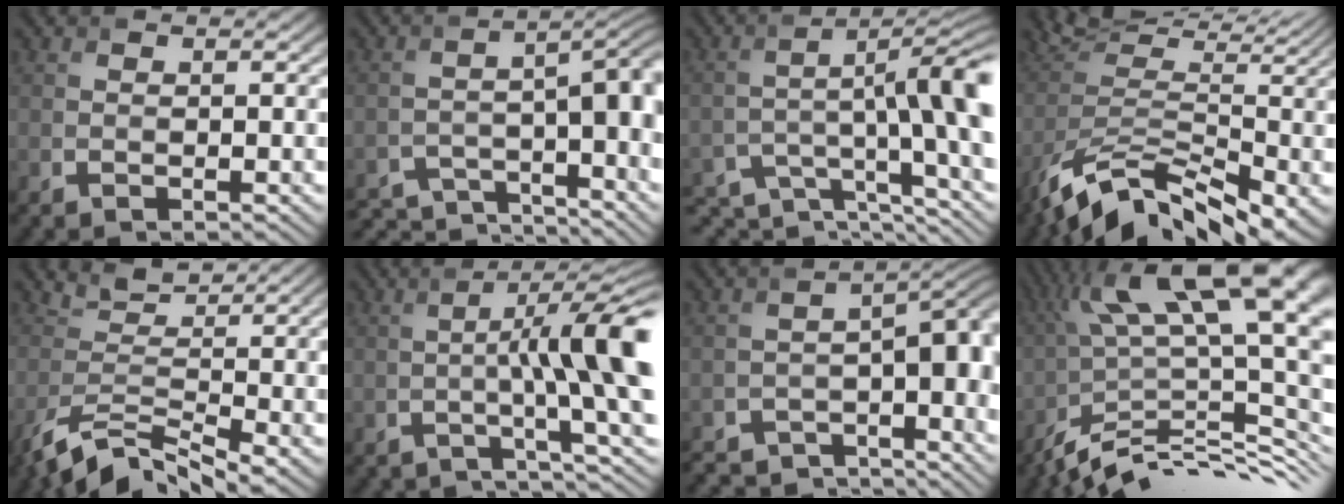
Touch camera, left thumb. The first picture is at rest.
{"total": 8.8, "force": [-6.3, 2.3, 5.8], "torque": [-0.085, -0.008, -0.091]}
{"total": 10.9, "force": [-5.9, 2.2, 9.0], "torque": [-0.133, -0.005, -0.083]}
{"total": 9.5, "force": [-4.2, 3.9, 7.6], "torque": [-0.147, 0.003, -0.067]}
{"total": 5.7, "force": [-3.7, 1.9, 3.9], "torque": [-0.084, -0.003, -0.072]}
{"total": 9.5, "force": [-1.4, 1.1, 9.4], "torque": [-0.132, 0.012, -0.028]}
{"total": 9.3, "force": [-7.0, 2.9, 5.4], "torque": [-0.081, -0.019, -0.101]}
{"total": 16.2, "force": [-1.0, 4.5, 15.5], "torque": [-0.237, 0.025, -0.018]}